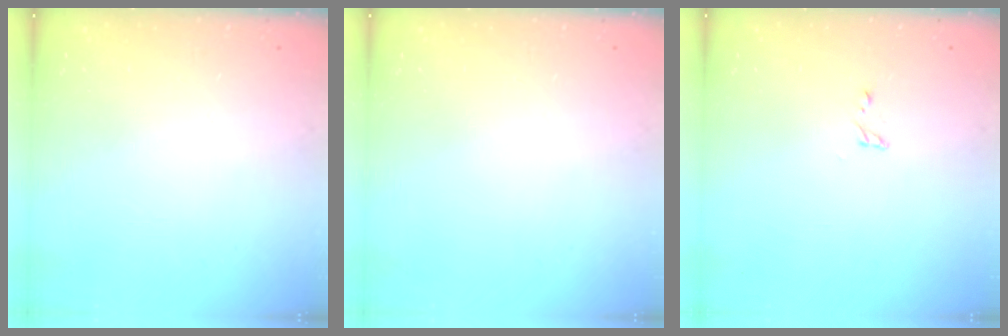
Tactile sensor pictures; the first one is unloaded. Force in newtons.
{"total": 0.0}
{"total": 2.5, "press": 2.5, "slide": 0.2}